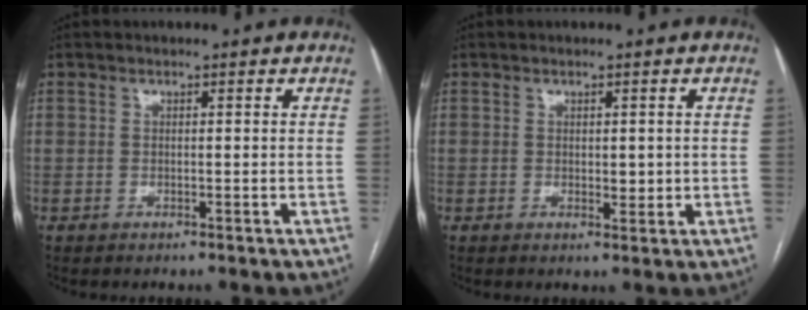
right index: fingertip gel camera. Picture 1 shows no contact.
{"total": 2.1, "force": [0.1, 1.2, 1.7], "torque": [-0.022, -0.004, 0.004]}